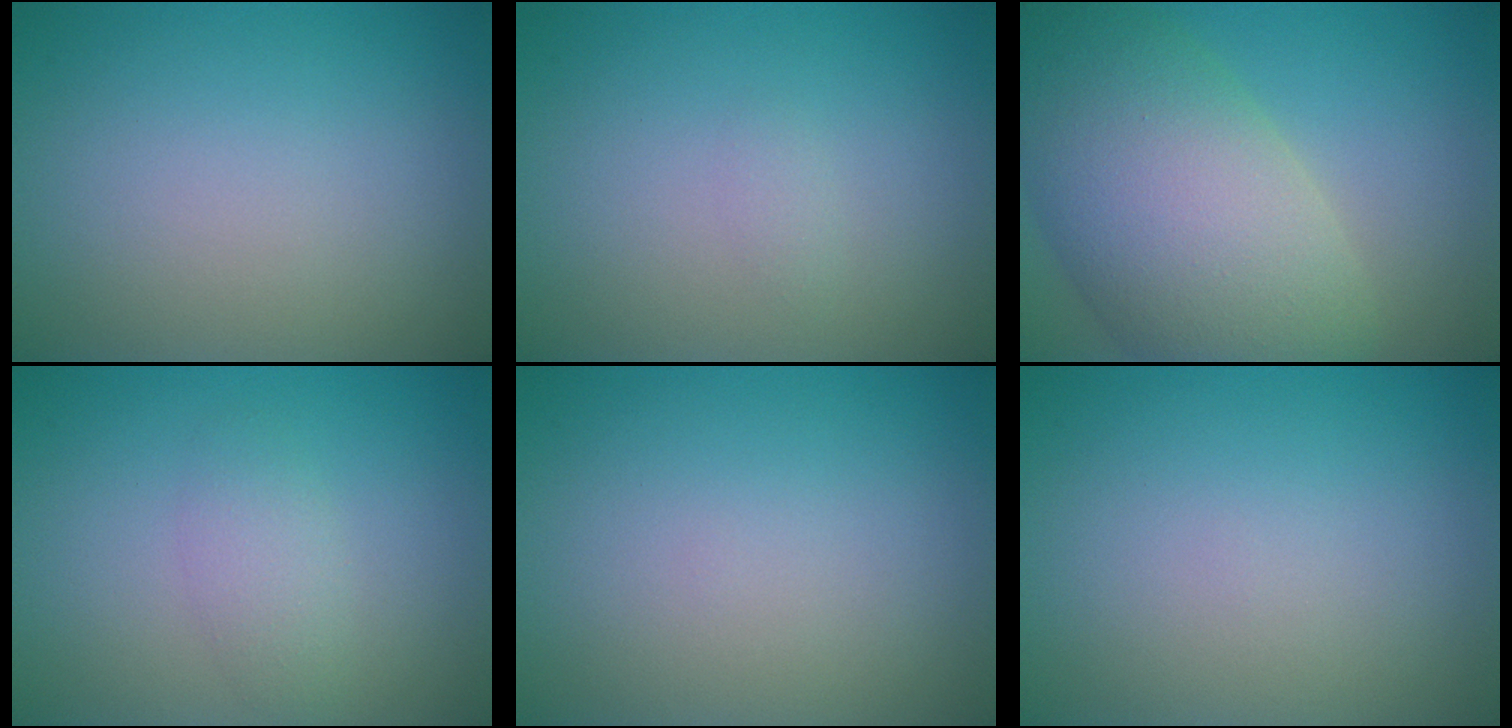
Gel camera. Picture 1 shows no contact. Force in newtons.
{"total": 0.6, "press": 0.6, "slide": 0.0}
{"total": 11.8, "press": 11.8, "slide": 0.5}
{"total": 1.8, "press": 1.8, "slide": 0.1}
{"total": 0.0}
{"total": 0.0}